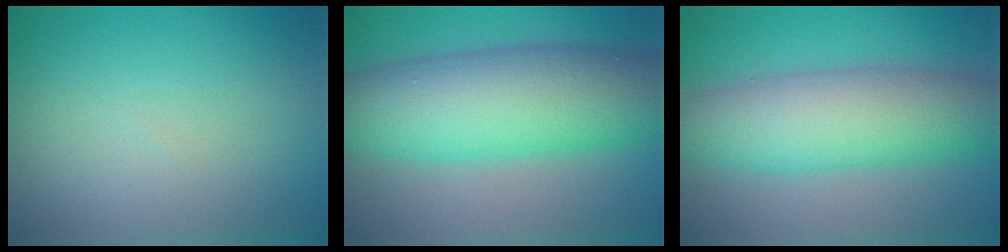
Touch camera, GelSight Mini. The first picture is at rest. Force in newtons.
{"total": 10.4, "press": 10.4, "slide": 0.1}
{"total": 7.9, "press": 7.9, "slide": 0.1}